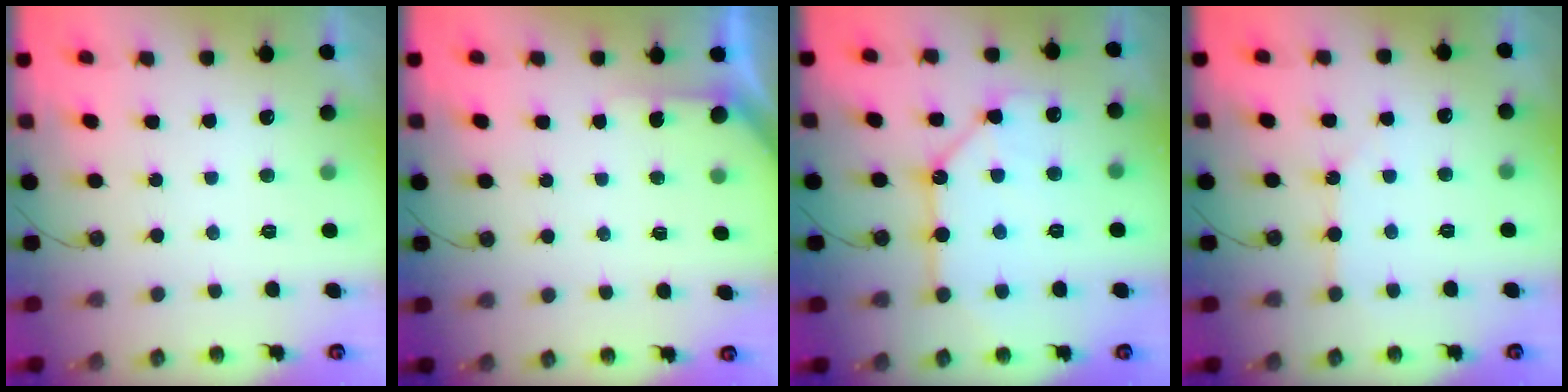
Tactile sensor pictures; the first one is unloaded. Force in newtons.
{"total": 2.5, "press": 2.5, "slide": 0.3}
{"total": 14.4, "press": 14.3, "slide": 1.3}
{"total": 2.4, "press": 2.4, "slide": 0.4}